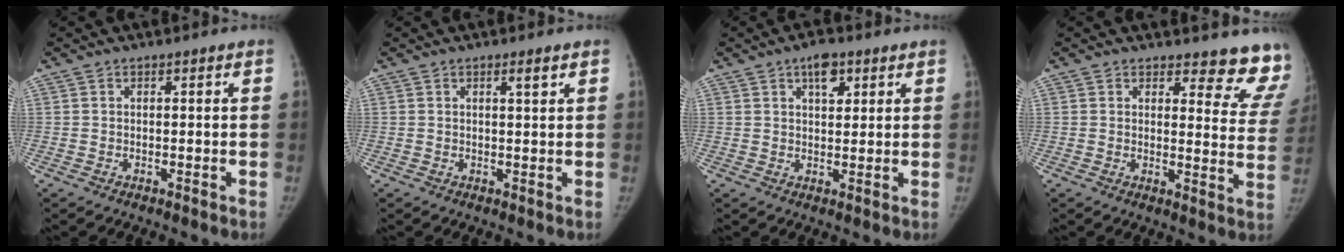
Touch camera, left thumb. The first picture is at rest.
{"total": 1.7, "force": [1.0, 0.2, 1.3], "torque": [-0.019, -0.006, 0.017]}
{"total": 4.9, "force": [2.6, 2.5, 3.2], "torque": [-0.030, -0.008, 0.038]}
{"total": 12.6, "force": [11.9, 3.5, 2.3], "torque": [0.025, -0.115, 0.104]}